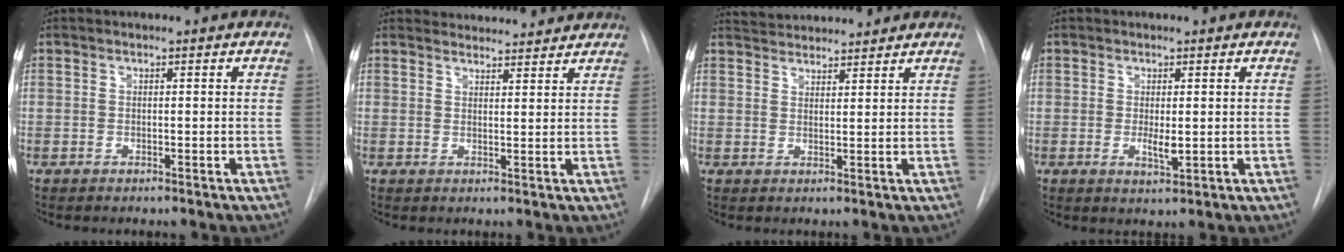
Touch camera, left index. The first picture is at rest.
{"total": 9.1, "force": [8.9, 1.8, 1.1], "torque": [-0.004, 0.020, 0.106]}
{"total": 7.4, "force": [7.1, 1.3, 1.4], "torque": [-0.024, 0.029, 0.106]}
{"total": 2.3, "force": [0.0, 0.7, 2.2], "torque": [-0.041, -0.007, 0.004]}